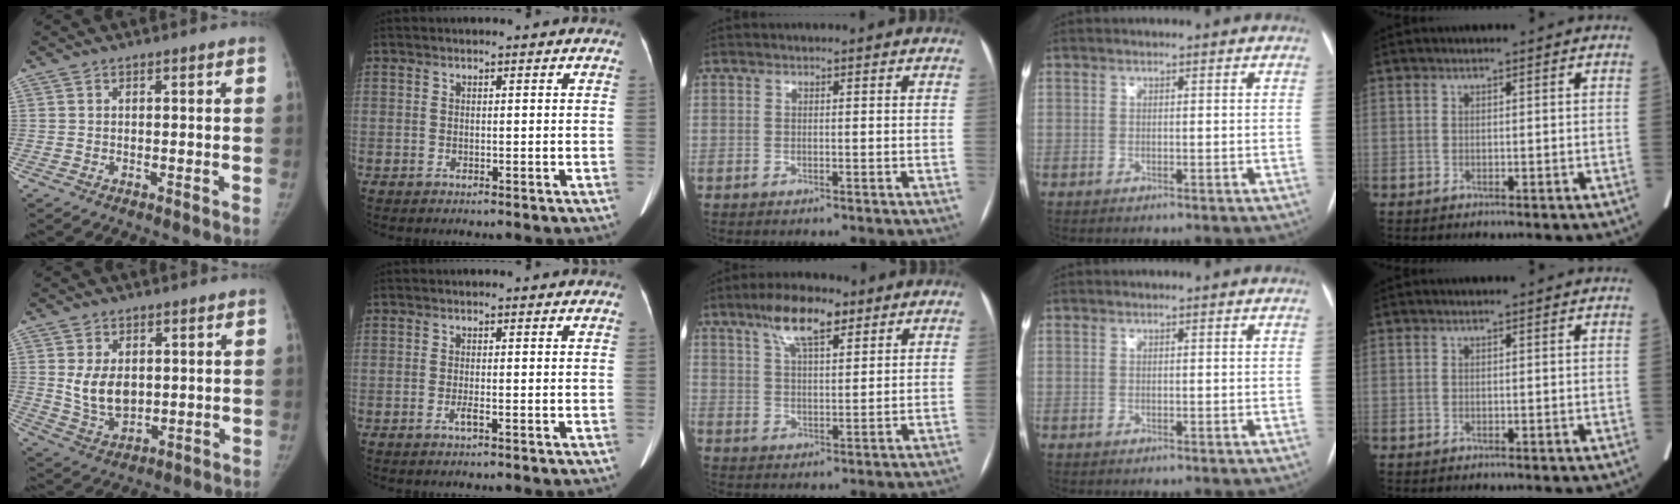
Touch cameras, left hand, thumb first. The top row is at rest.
{"thumb": {"total": 8.1, "force": [1.3, 5.5, 5.7], "torque": [-0.080, -0.018, 0.038]}, "index": {"total": 0.8, "force": [-0.4, -0.1, 0.7], "torque": [-0.016, -0.001, -0.007]}, "middle": {"total": 8.7, "force": [5.5, 2.8, 6.2], "torque": [-0.114, 0.015, 0.097]}}